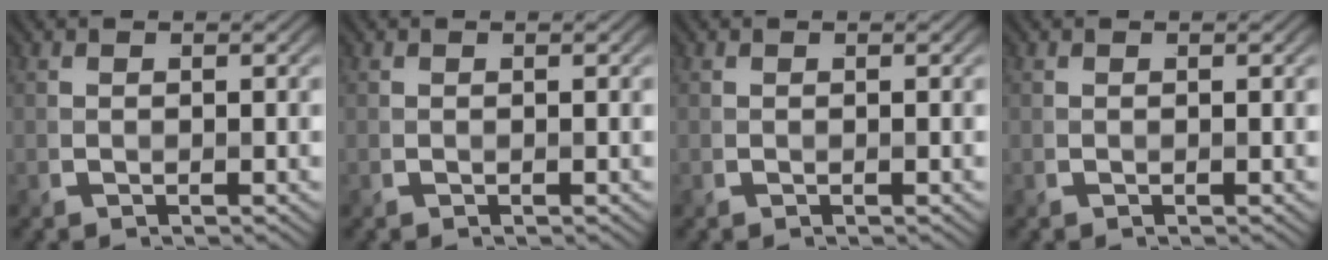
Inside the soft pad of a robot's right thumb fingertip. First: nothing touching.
{"total": 0.0}
{"total": 0.0}
{"total": 0.0}